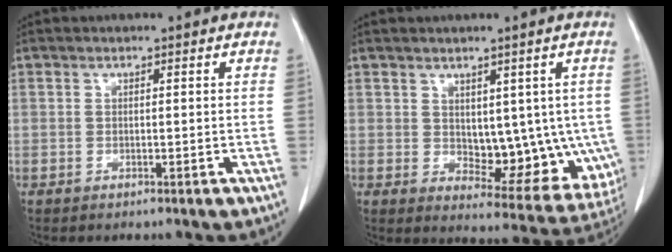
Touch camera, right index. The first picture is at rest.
{"total": 11.1, "force": [0.5, 6.0, 9.3], "torque": [-0.104, -0.005, 0.026]}